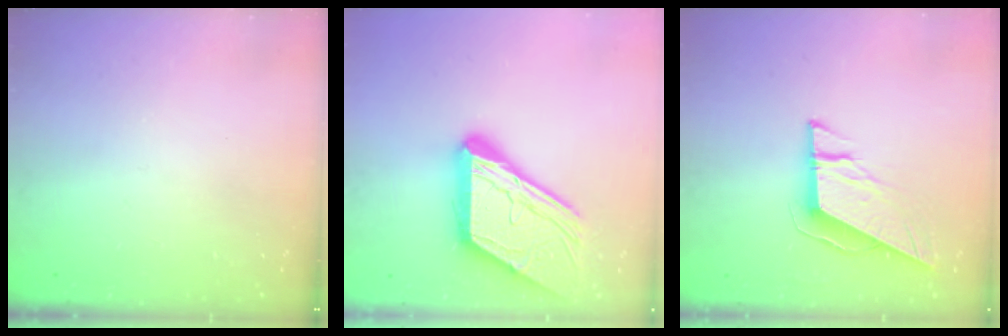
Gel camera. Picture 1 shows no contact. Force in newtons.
{"total": 18.5, "press": 18.4, "slide": 1.9}
{"total": 9.0, "press": 9.0, "slide": 1.0}